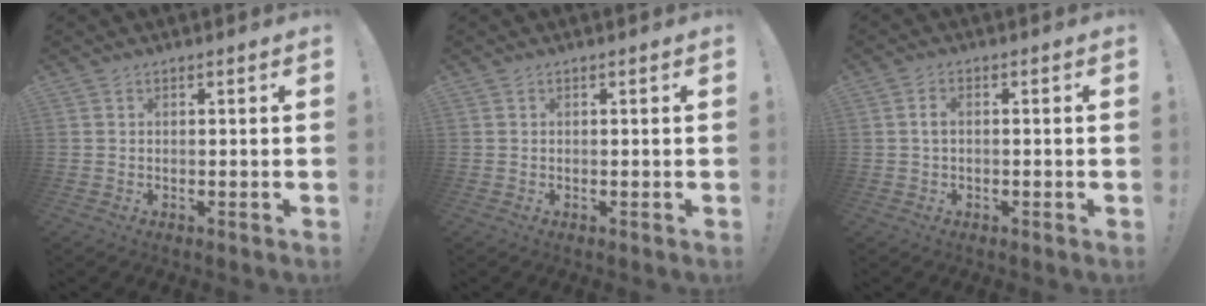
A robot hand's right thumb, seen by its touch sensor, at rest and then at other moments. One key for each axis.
{"total": 0.0}
{"total": 1.8, "fx": -0.1, "fy": 1.1, "fz": 1.4, "tx": -0.024, "ty": 0.008, "tz": -0.001}